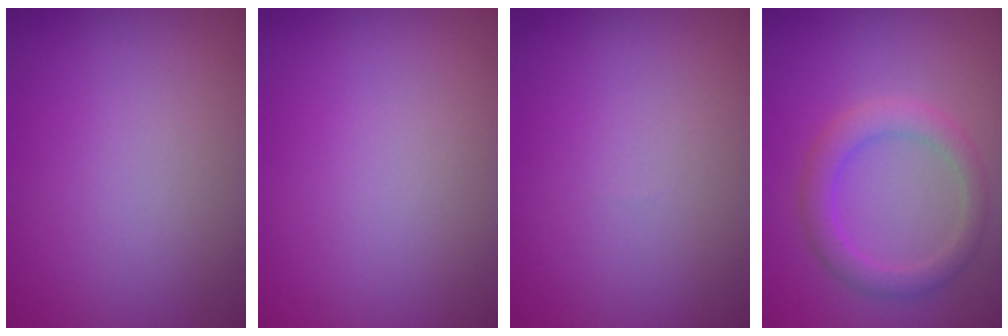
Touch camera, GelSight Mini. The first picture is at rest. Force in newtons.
{"total": 0.0}
{"total": 0.0}
{"total": 3.0, "press": 3.0, "slide": 0.1}